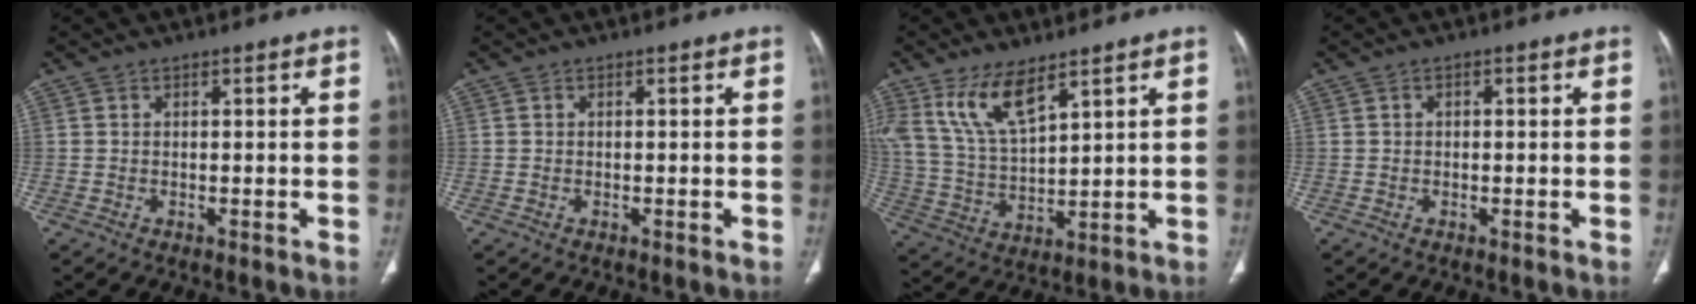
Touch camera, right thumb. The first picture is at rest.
{"total": 0.0}
{"total": 11.2, "force": [7.1, 4.3, 7.6], "torque": [-0.145, -0.030, 0.157]}
{"total": 0.6, "force": [0.1, 0.4, 0.4], "torque": [-0.004, 0.001, -0.001]}